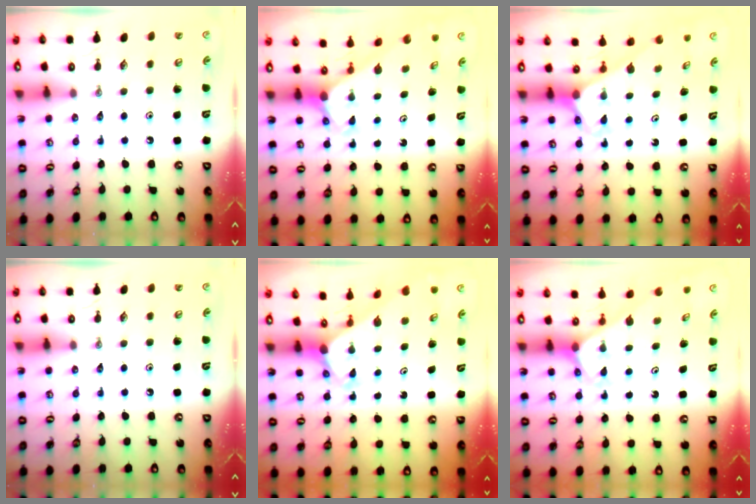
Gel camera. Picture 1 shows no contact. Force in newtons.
{"total": 2.8, "press": 2.8, "slide": 0.2}
{"total": 2.6, "press": 2.6, "slide": 0.2}
{"total": 0.0}
{"total": 3.1, "press": 3.1, "slide": 0.3}
{"total": 2.2, "press": 2.2, "slide": 0.1}